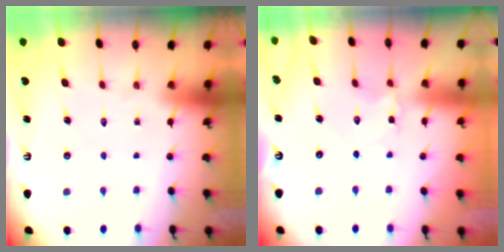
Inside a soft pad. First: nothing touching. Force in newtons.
{"total": 0.0}